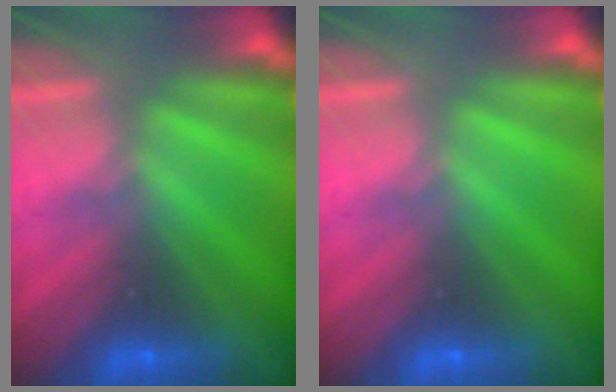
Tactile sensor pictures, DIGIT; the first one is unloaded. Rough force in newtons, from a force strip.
{"total": 0.0}